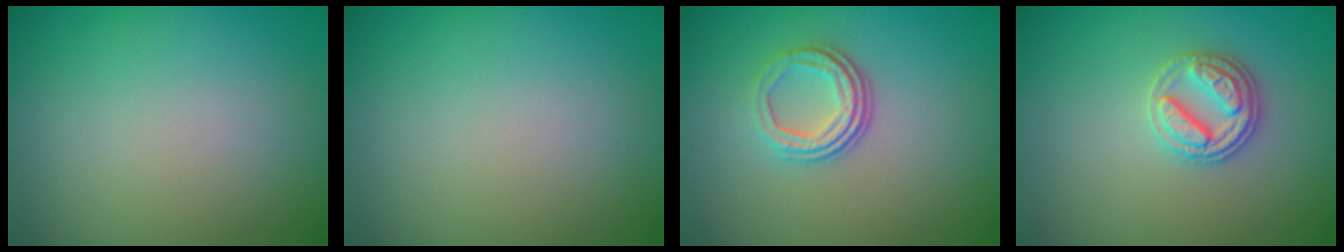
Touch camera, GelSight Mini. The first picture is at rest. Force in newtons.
{"total": 0.0}
{"total": 3.4, "press": 2.4, "slide": 2.4}
{"total": 2.8, "press": 2.8, "slide": 0.5}